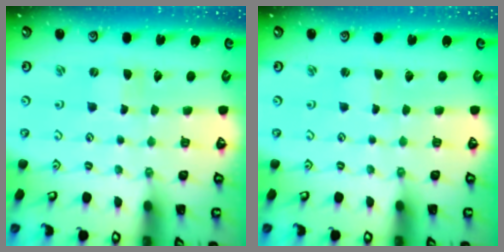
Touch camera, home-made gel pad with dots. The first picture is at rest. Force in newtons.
{"total": 0.0}